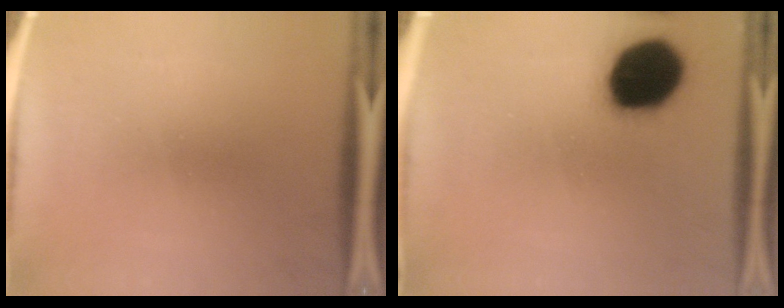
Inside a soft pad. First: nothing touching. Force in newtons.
{"total": 19.1}